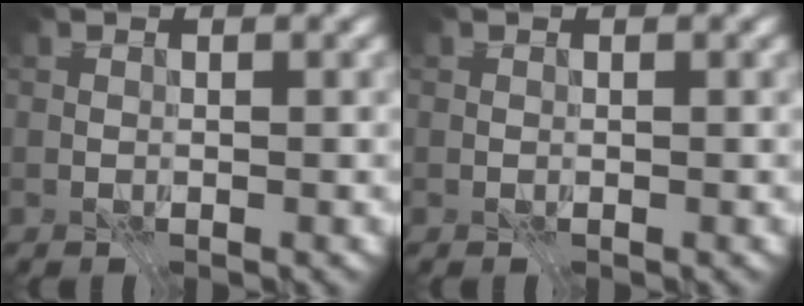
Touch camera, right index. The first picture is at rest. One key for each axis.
{"total": 0.0}